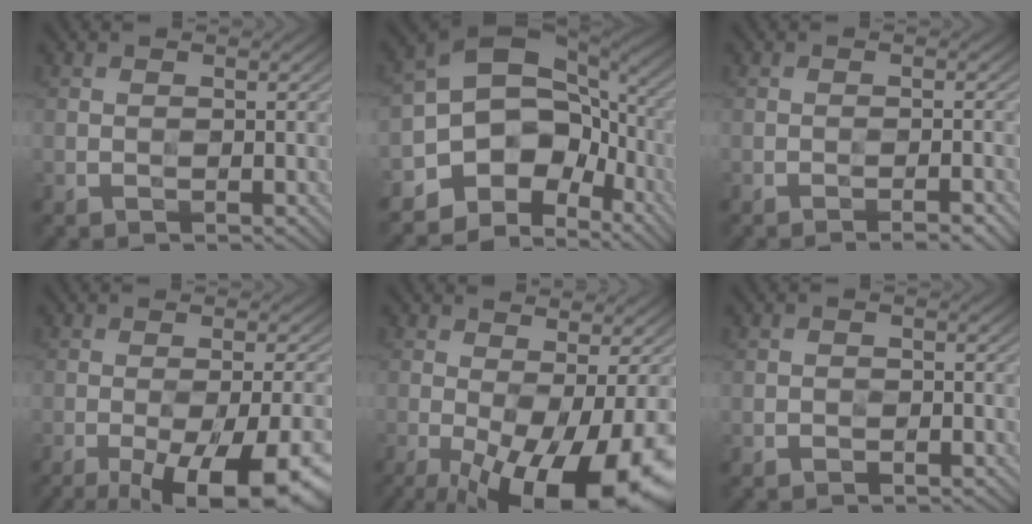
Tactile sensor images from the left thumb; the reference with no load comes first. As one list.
[{"total": 12.8, "force": [-4.0, 9.6, 7.5], "torque": [-0.141, -0.020, -0.073]}, {"total": 2.1, "force": [-1.5, 0.2, 1.5], "torque": [-0.021, 0.008, -0.026]}, {"total": 15.0, "force": [-8.1, 4.4, 11.9], "torque": [-0.162, -0.006, -0.112]}, {"total": 15.9, "force": [-6.4, 5.3, 13.6], "torque": [-0.232, -0.025, -0.082]}, {"total": 0.8, "force": [-0.7, 0.4, 0.2], "torque": [-0.001, 0.000, -0.014]}]